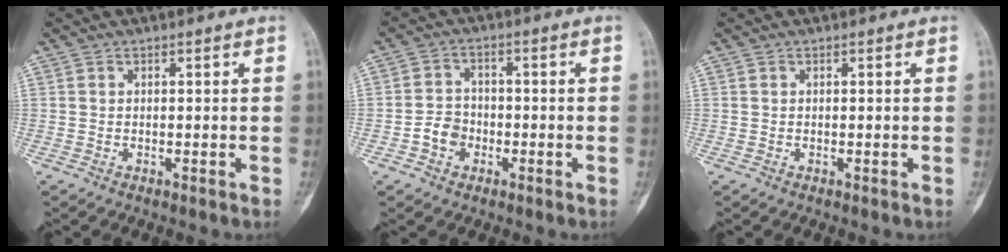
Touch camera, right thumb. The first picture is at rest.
{"total": 4.6, "force": [-1.7, 3.8, 1.9], "torque": [-0.017, 0.019, -0.036]}
{"total": 0.0}